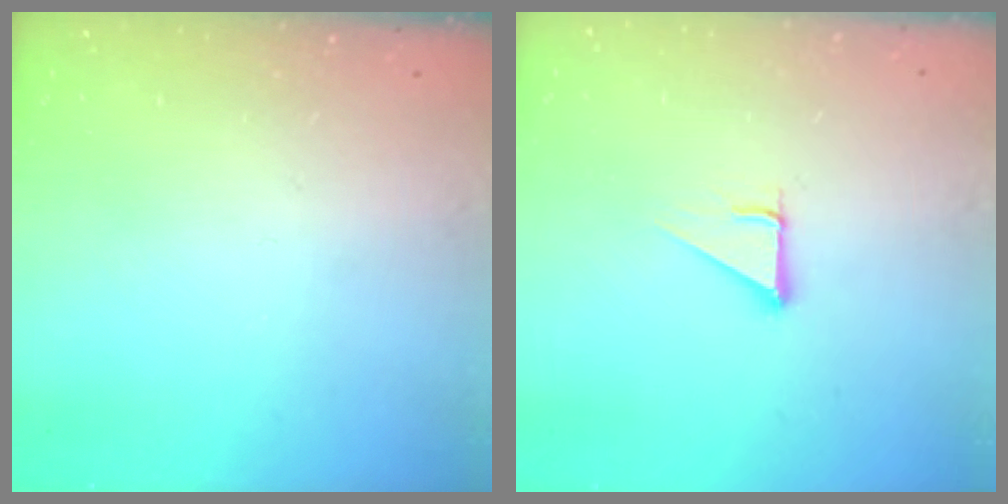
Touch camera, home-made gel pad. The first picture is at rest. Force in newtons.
{"total": 2.9, "press": 2.9, "slide": 0.1}